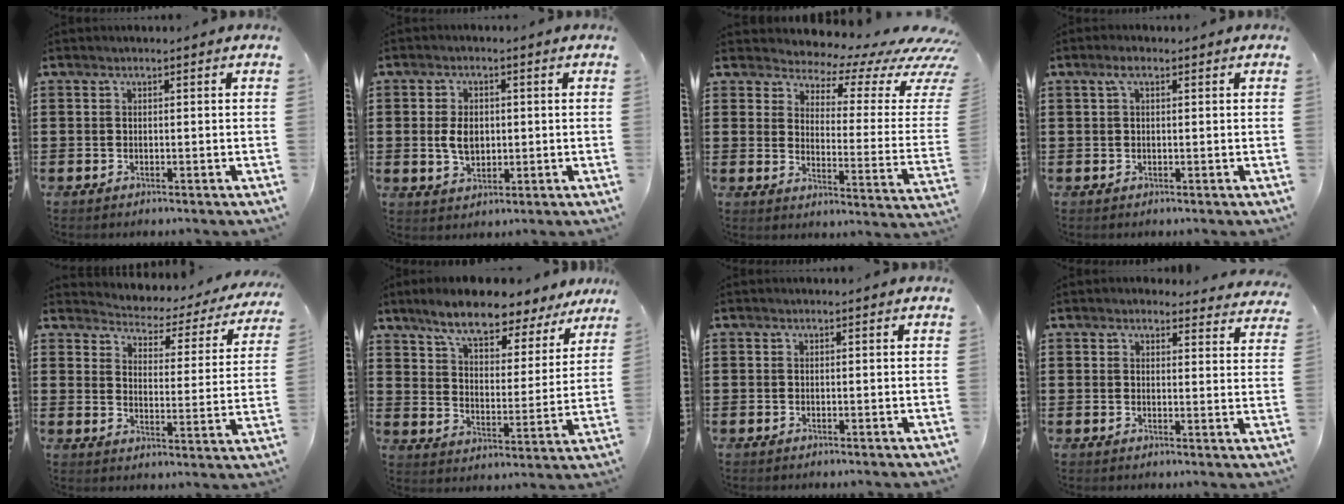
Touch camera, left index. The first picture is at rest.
{"total": 4.6, "force": [0.2, 2.9, 3.5], "torque": [-0.071, 0.003, 0.000]}
{"total": 4.6, "force": [4.0, 1.5, 1.7], "torque": [-0.044, -0.046, 0.063]}
{"total": 2.0, "force": [0.6, 0.8, 1.7], "torque": [-0.036, 0.006, 0.010]}
{"total": 2.8, "force": [2.7, 0.6, 0.1], "torque": [-0.024, -0.030, 0.038]}
{"total": 8.6, "force": [7.4, 1.5, 4.2], "torque": [-0.104, -0.036, 0.126]}
{"total": 0.0}
{"total": 2.9, "force": [2.8, 0.6, 0.5], "torque": [-0.010, -0.012, 0.050]}